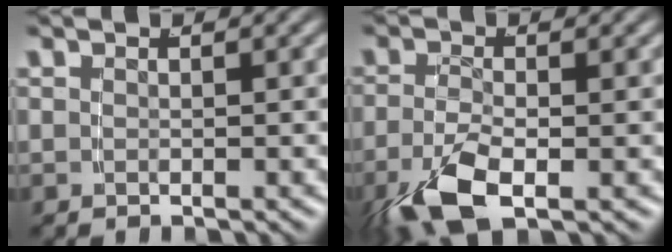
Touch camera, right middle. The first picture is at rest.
{"total": 5.0, "force": [-2.8, 1.7, 3.8], "torque": [-0.085, -0.019, -0.037]}